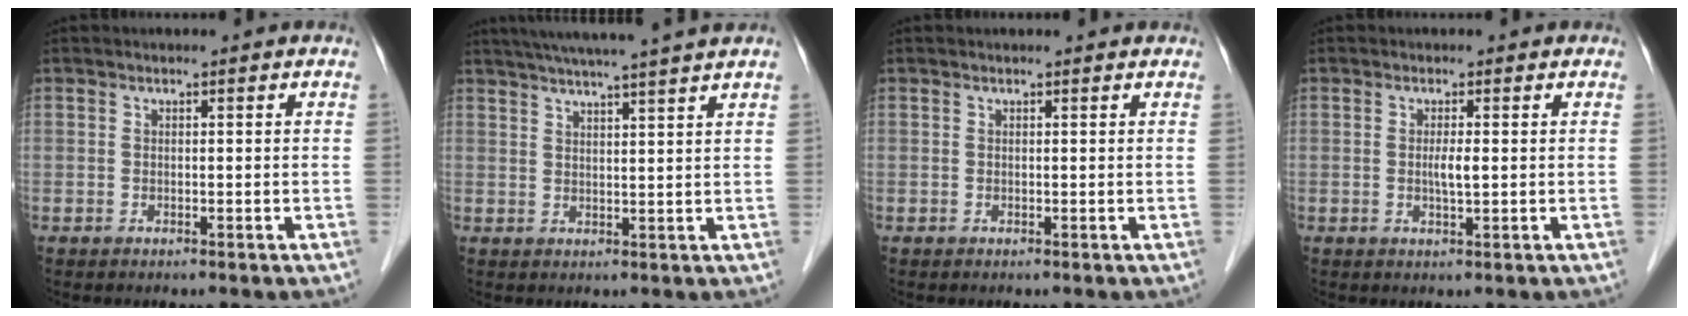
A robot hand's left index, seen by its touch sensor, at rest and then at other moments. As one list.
[{"total": 12.3, "force": [10.5, -1.3, 6.3], "torque": [-0.101, 0.015, 0.141]}, {"total": 1.7, "force": [1.7, 0.3, 0.3], "torque": [-0.013, 0.015, 0.017]}, {"total": 1.8, "force": [0.1, 0.2, 1.8], "torque": [-0.036, -0.001, 0.002]}]